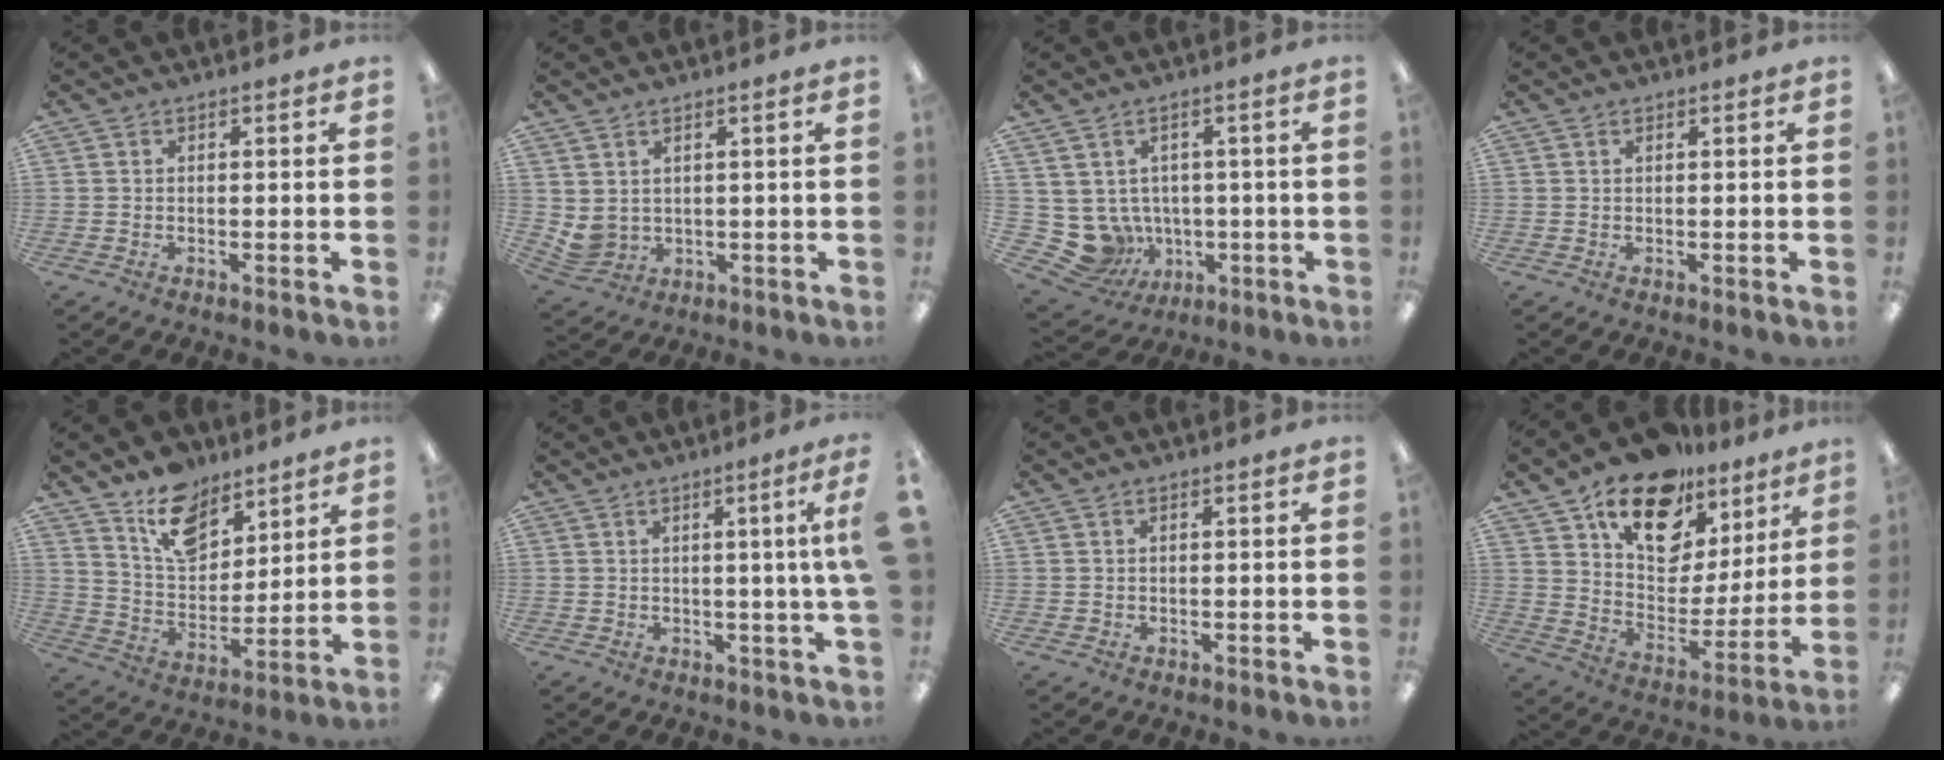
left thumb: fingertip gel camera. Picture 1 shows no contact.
{"total": 3.5, "force": [1.7, 2.8, 1.2], "torque": [-0.035, -0.011, 0.035]}
{"total": 7.8, "force": [-0.3, 7.5, 1.9], "torque": [-0.072, -0.019, 0.005]}
{"total": 0.0}
{"total": 13.2, "force": [9.3, 7.5, 5.4], "torque": [-0.083, -0.054, 0.173]}
{"total": 5.3, "force": [1.1, -0.7, 5.1], "torque": [-0.077, -0.015, 0.012]}
{"total": 0.0}
{"total": 19.3, "force": [13.3, 10.9, 8.7], "torque": [-0.148, -0.082, 0.240]}